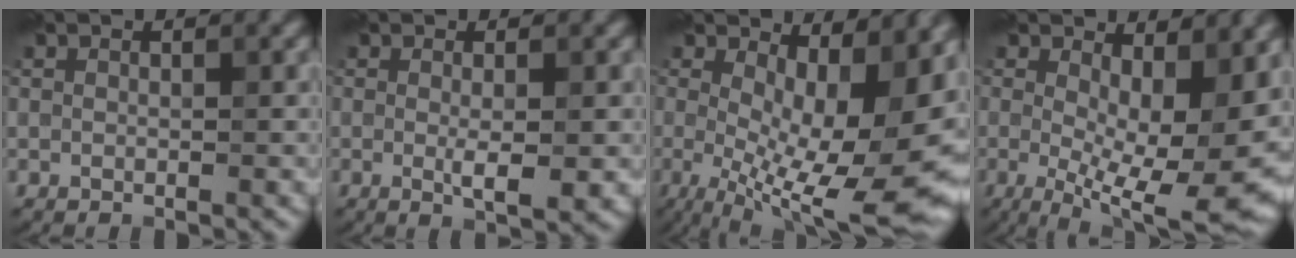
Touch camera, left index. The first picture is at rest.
{"total": 2.4, "force": [-0.2, 0.4, 2.4], "torque": [-0.039, -0.006, -0.001]}
{"total": 14.9, "force": [-0.3, 5.9, 13.6], "torque": [-0.178, -0.022, 0.020]}
{"total": 12.3, "force": [-0.1, 4.7, 11.4], "torque": [-0.153, -0.015, 0.007]}